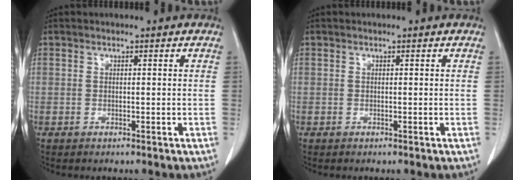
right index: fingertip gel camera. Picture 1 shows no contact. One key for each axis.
{"total": 0.0}